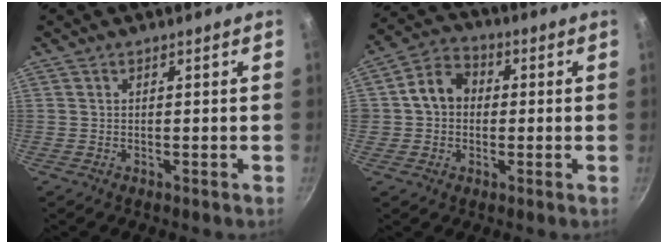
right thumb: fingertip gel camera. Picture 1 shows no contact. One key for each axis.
{"total": 8.0, "fx": 0.4, "fy": 6.8, "fz": 4.2, "tx": -0.039, "ty": 0.019, "tz": -0.009}